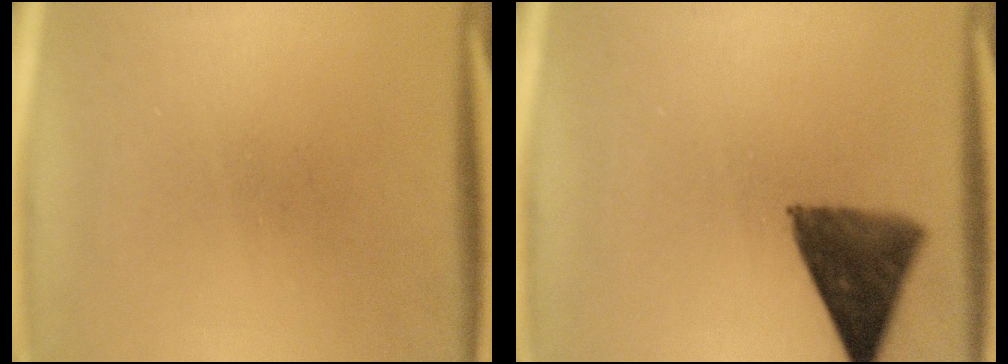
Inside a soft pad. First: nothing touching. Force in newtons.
{"total": 9.8}